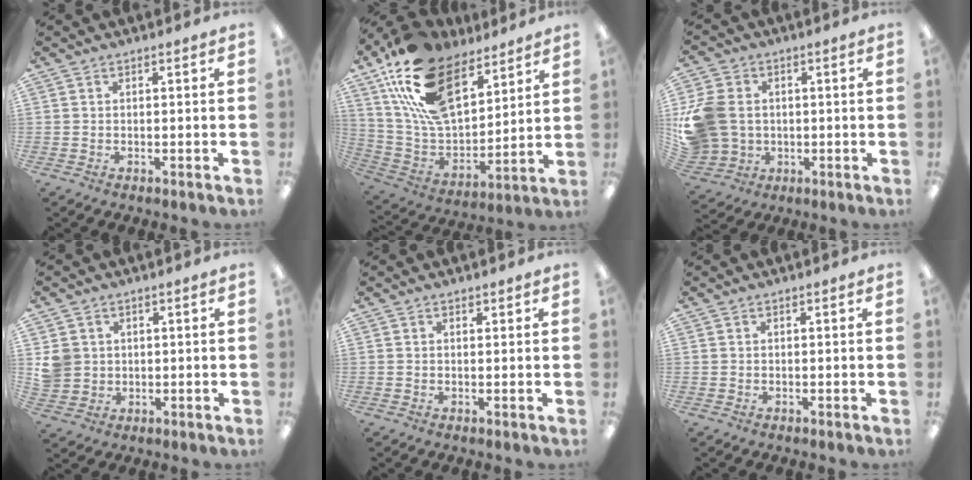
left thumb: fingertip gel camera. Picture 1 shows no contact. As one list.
[{"total": 22.4, "force": [13.6, 12.0, 13.2], "torque": [-0.264, -0.066, 0.252]}, {"total": 14.0, "force": [0.7, 11.9, 7.2], "torque": [-0.164, 0.016, 0.020]}, {"total": 5.4, "force": [1.3, 5.2, 0.9], "torque": [-0.014, 0.008, 0.027]}, {"total": 0.8, "force": [0.6, 0.5, 0.1], "torque": [0.006, -0.001, 0.010]}, {"total": 0.0}]